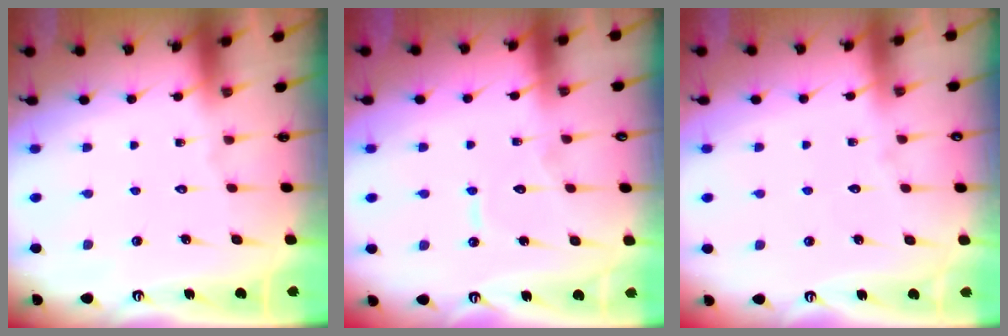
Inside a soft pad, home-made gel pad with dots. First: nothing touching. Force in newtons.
{"total": 5.4, "press": 5.4, "slide": 0.4}
{"total": 3.6, "press": 3.6, "slide": 0.4}